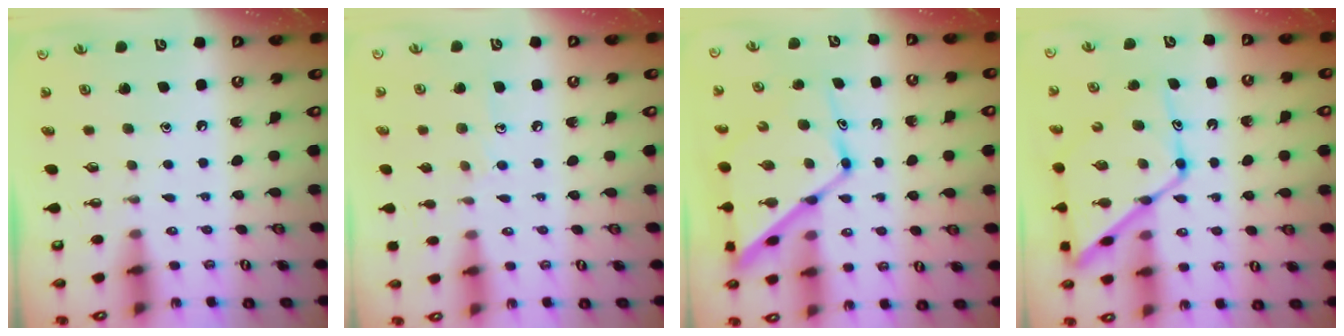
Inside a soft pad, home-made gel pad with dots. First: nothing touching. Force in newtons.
{"total": 6.4, "press": 6.4, "slide": 0.6}
{"total": 16.5, "press": 16.4, "slide": 1.4}
{"total": 16.5, "press": 16.5, "slide": 1.6}